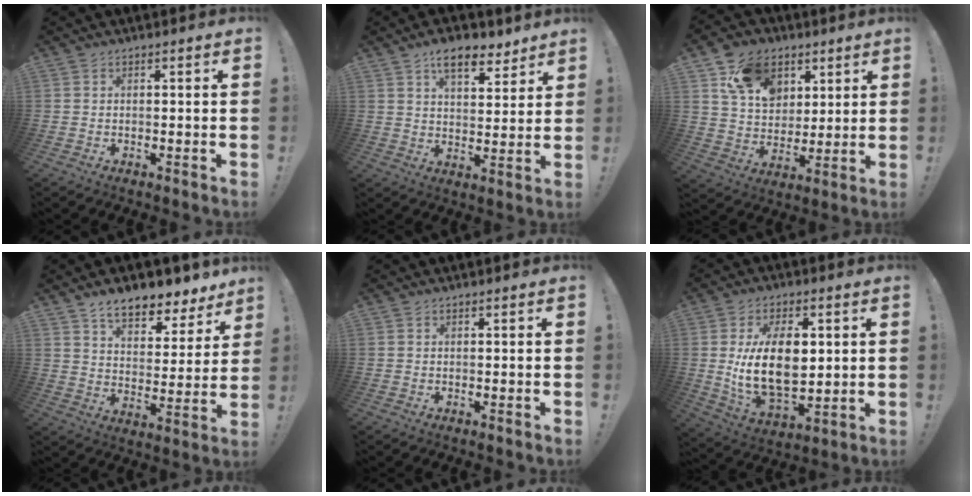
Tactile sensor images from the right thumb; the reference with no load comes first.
{"total": 10.0, "force": [7.0, 4.4, 5.6], "torque": [-0.076, -0.041, 0.125]}
{"total": 14.8, "force": [7.7, 11.0, 6.4], "torque": [-0.113, -0.026, 0.152]}
{"total": 10.8, "force": [8.7, 4.4, 4.8], "torque": [-0.073, -0.070, 0.151]}
{"total": 0.0}
{"total": 17.5, "force": [2.1, 10.2, 14.1], "torque": [-0.254, -0.014, 0.035]}